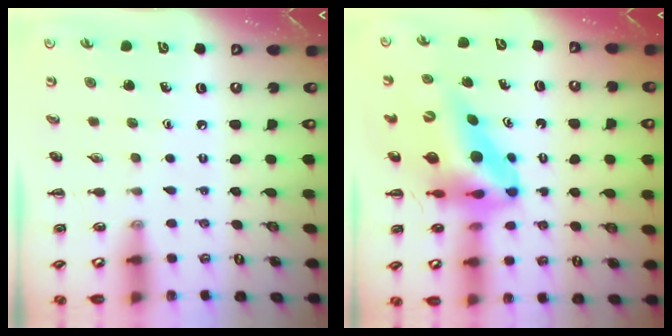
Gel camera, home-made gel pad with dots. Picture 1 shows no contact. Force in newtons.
{"total": 13.9, "press": 13.2, "slide": 4.2}